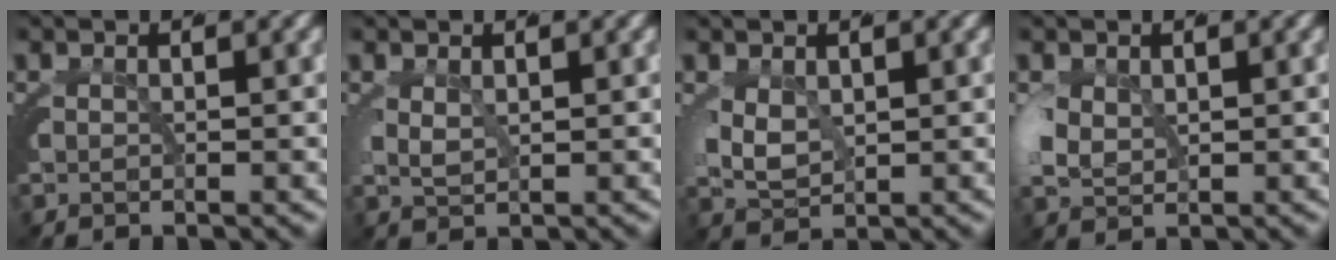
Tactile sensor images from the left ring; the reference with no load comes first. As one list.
[{"total": 1.5, "force": [1.0, 0.6, 0.9], "torque": [-0.028, -0.015, 0.031]}, {"total": 3.1, "force": [0.9, 2.2, 2.0], "torque": [-0.058, -0.024, 0.035]}, {"total": 2.4, "force": [0.3, 1.7, 1.7], "torque": [-0.055, -0.018, 0.024]}]